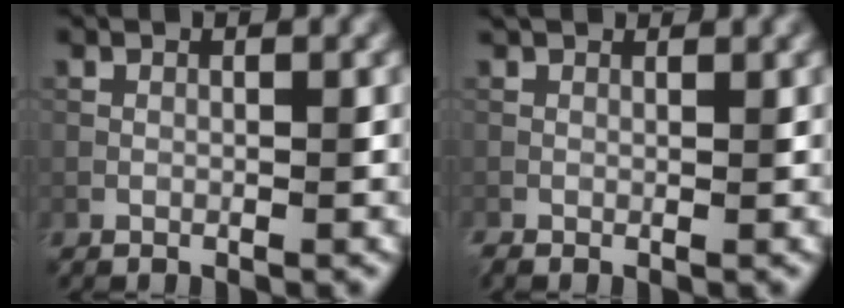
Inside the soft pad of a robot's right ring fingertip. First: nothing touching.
{"total": 2.5, "force": [1.6, 0.9, 1.7], "torque": [-0.027, 0.003, 0.021]}